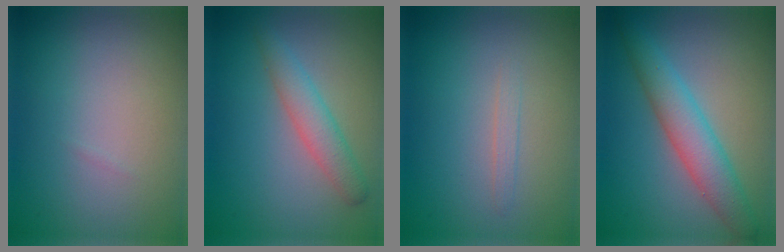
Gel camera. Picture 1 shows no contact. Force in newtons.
{"total": 2.7, "press": 2.7, "slide": 0.0}
{"total": 0.8, "press": 0.8, "slide": 0.0}
{"total": 4.4, "press": 4.4, "slide": 0.2}